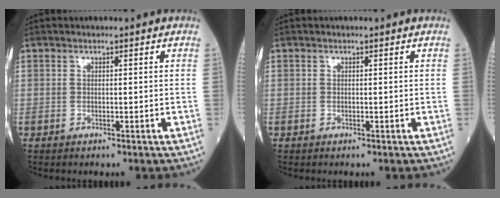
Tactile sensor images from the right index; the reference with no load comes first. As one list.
[{"total": 0.0}]